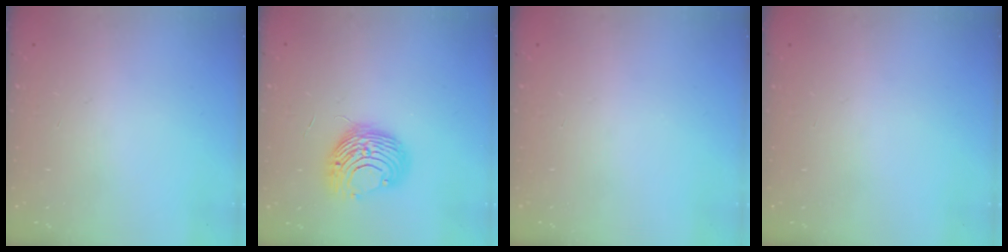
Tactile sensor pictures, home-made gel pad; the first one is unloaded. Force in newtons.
{"total": 9.7, "press": 9.7, "slide": 0.1}
{"total": 0.0}
{"total": 0.0}